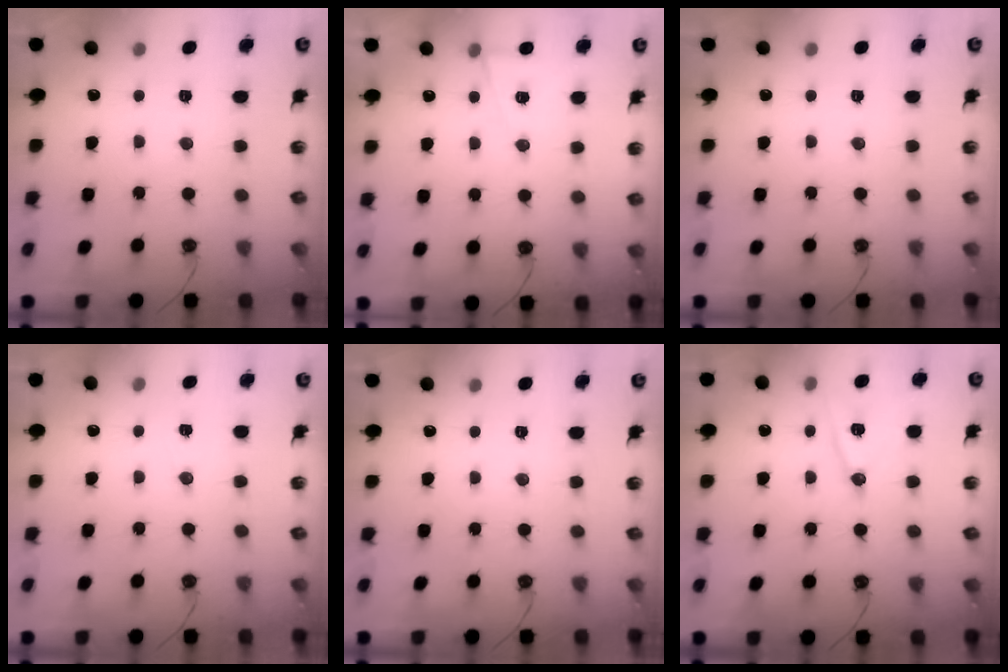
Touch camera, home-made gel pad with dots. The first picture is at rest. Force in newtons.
{"total": 6.0, "press": 3.9, "slide": 4.6}
{"total": 0.0}
{"total": 4.3, "press": 3.2, "slide": 2.8}
{"total": 0.0}
{"total": 10.6, "press": 10.2, "slide": 2.8}